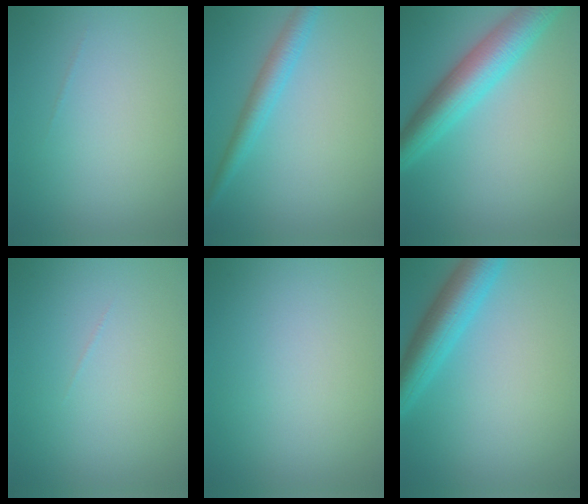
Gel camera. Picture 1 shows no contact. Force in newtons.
{"total": 2.8, "press": 2.8, "slide": 0.0}
{"total": 6.4, "press": 6.4, "slide": 0.2}
{"total": 0.0}
{"total": 0.0}
{"total": 5.7, "press": 5.7, "slide": 0.3}